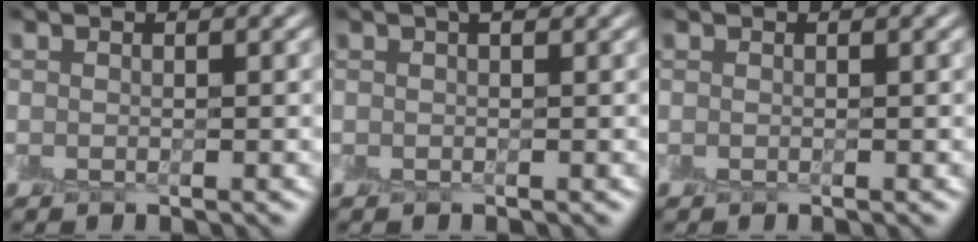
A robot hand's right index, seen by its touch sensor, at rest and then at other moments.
{"total": 1.2, "force": [0.6, 0.2, 1.0], "torque": [-0.009, 0.005, 0.009]}
{"total": 0.0}